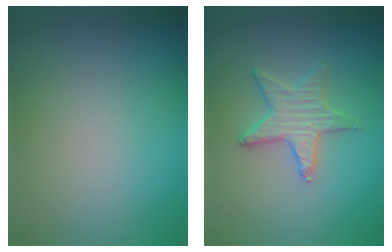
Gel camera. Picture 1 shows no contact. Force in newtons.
{"total": 3.0, "press": 3.0, "slide": 0.1}